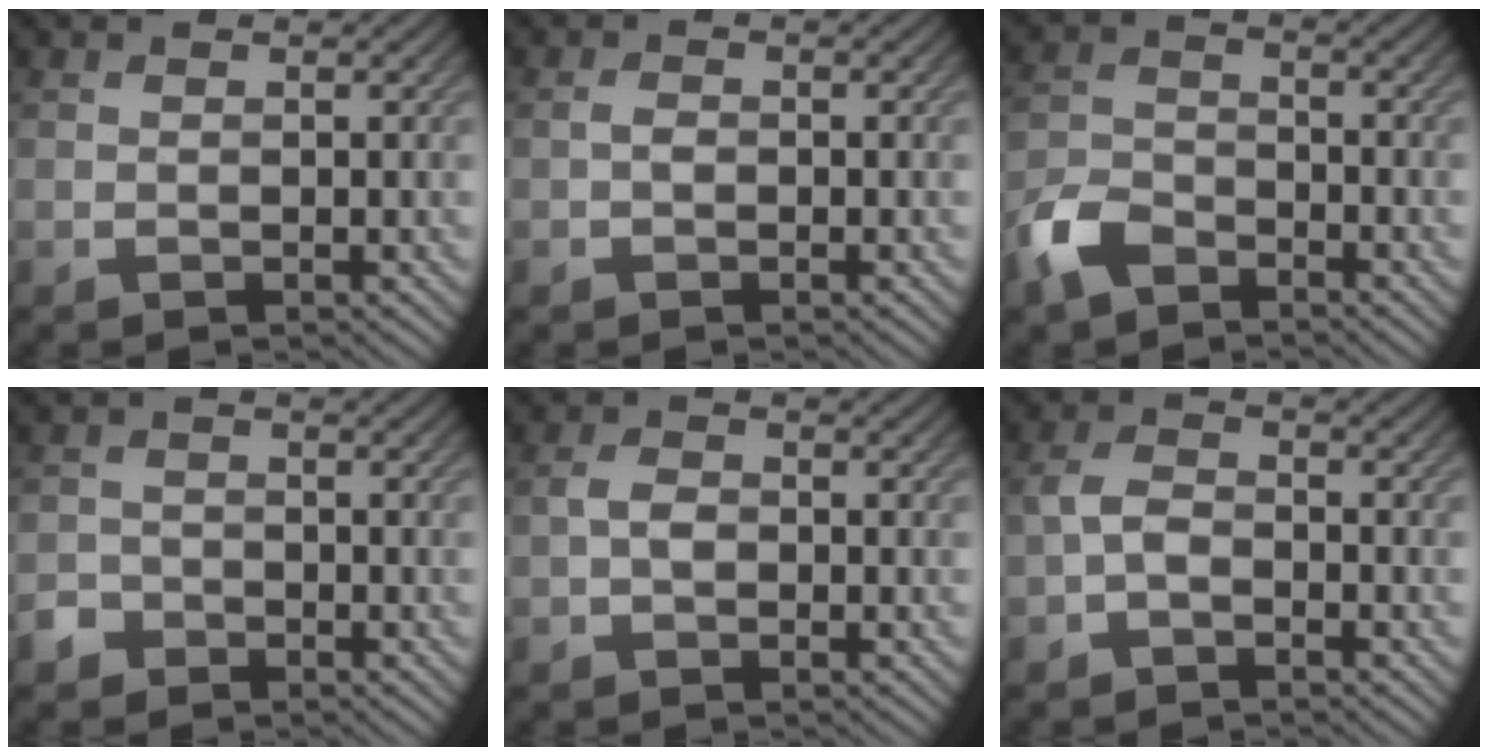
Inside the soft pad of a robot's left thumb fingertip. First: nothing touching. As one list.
[{"total": 1.1, "force": [-0.4, 0.7, 0.7], "torque": [-0.015, 0.001, -0.010]}, {"total": 5.6, "force": [-4.0, 2.7, 2.8], "torque": [-0.064, -0.003, -0.094]}, {"total": 2.4, "force": [-1.7, 1.7, 0.4], "torque": [-0.007, 0.000, -0.040]}, {"total": 2.0, "force": [-0.6, 1.3, 1.4], "torque": [-0.030, 0.003, -0.016]}, {"total": 2.8, "force": [-1.4, 1.5, 1.9], "torque": [-0.041, 0.007, -0.038]}]